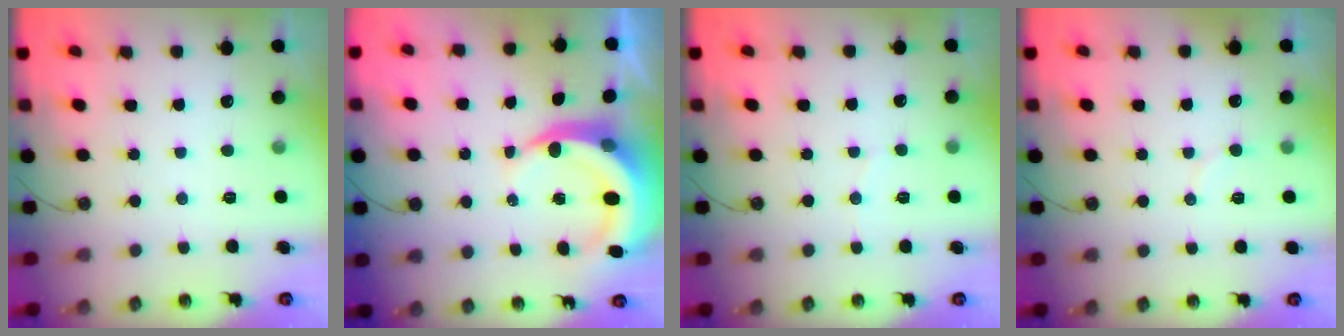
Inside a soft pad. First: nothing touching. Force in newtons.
{"total": 9.0, "press": 8.8, "slide": 1.5}
{"total": 2.7, "press": 2.7, "slide": 0.3}
{"total": 4.4, "press": 4.4, "slide": 0.3}